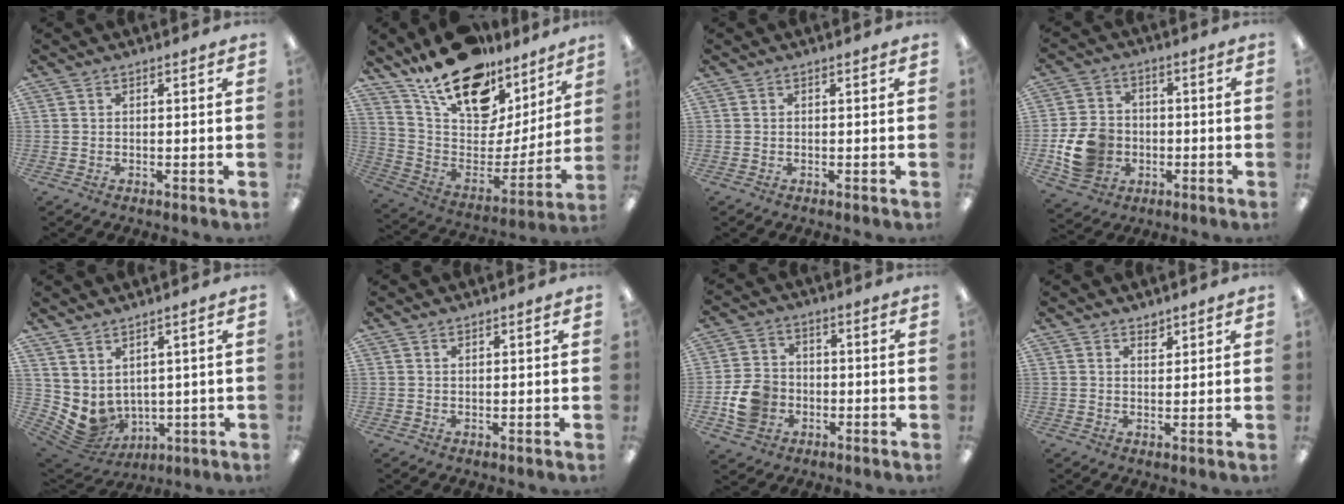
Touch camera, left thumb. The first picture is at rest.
{"total": 21.2, "force": [15.5, 10.2, 10.3], "torque": [-0.172, -0.107, 0.274]}
{"total": 0.0}
{"total": 11.0, "force": [-2.7, 9.1, 5.5], "torque": [-0.118, 0.018, -0.045]}
{"total": 4.9, "force": [2.5, 3.9, 1.7], "torque": [-0.055, -0.042, 0.056]}
{"total": 0.8, "force": [0.7, 0.2, 0.4], "torque": [-0.009, 0.000, 0.012]}
{"total": 8.8, "force": [-2.5, 7.3, 4.2], "torque": [-0.087, 0.019, -0.043]}
{"total": 2.1, "force": [1.9, 0.8, 0.4], "torque": [0.006, -0.013, 0.032]}